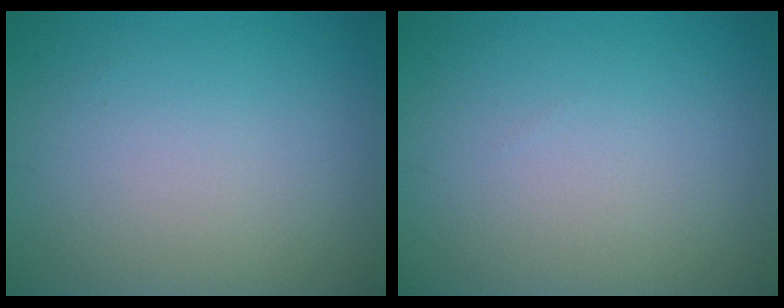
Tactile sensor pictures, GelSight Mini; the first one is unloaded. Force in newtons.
{"total": 0.0}